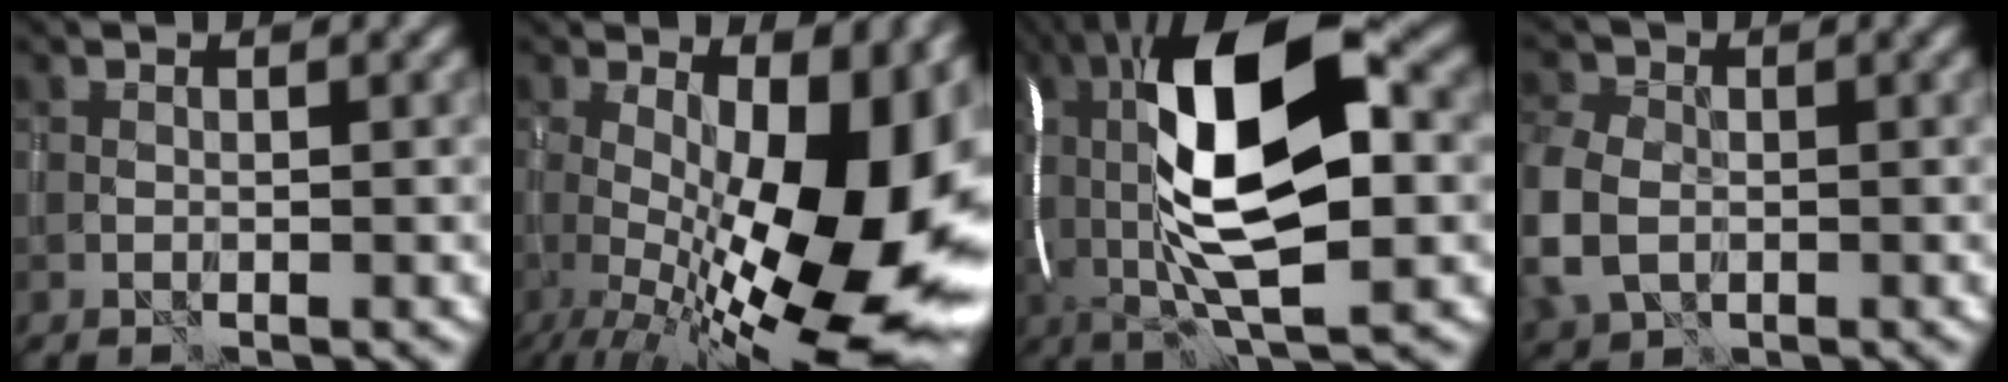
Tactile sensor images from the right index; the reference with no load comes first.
{"total": 17.0, "force": [-0.7, 7.0, 15.5], "torque": [-0.183, -0.012, 0.006]}
{"total": 17.7, "force": [1.9, 6.7, 16.3], "torque": [-0.296, 0.026, 0.019]}
{"total": 7.5, "force": [-1.5, 5.7, 4.6], "torque": [-0.126, -0.015, -0.033]}